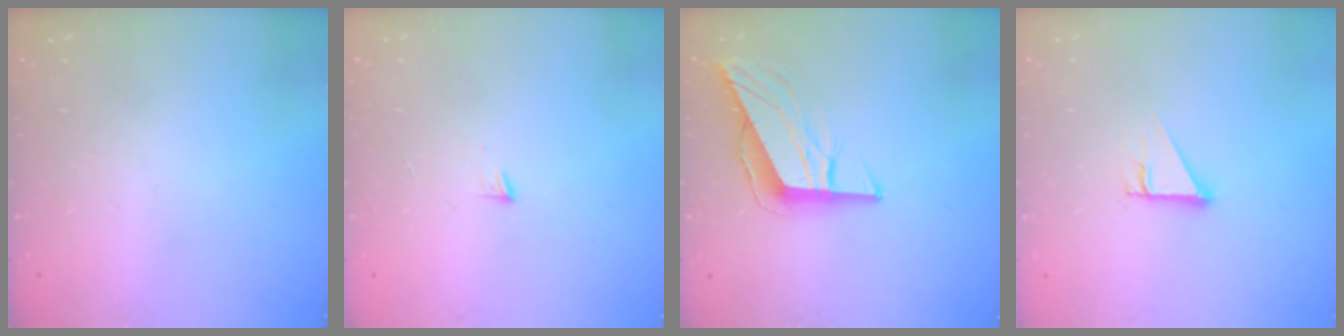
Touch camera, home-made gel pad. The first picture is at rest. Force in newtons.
{"total": 4.0, "press": 3.9, "slide": 0.4}
{"total": 9.4, "press": 9.4, "slide": 0.4}
{"total": 2.7, "press": 2.7, "slide": 0.0}